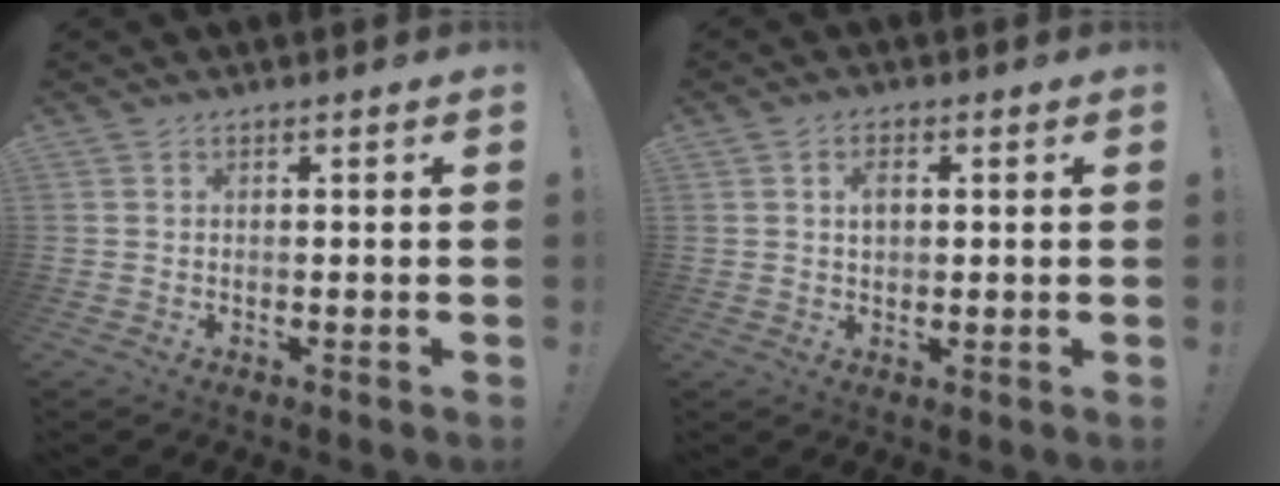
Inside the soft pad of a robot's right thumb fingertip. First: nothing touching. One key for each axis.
{"total": 3.1, "fx": 0.6, "fy": 2.1, "fz": 2.3, "tx": -0.030, "ty": 0.001, "tz": 0.006}